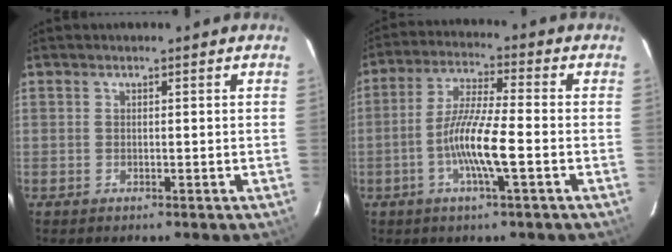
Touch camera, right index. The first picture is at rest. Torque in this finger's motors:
{"motor_torque": [0.92, -0.52, 0.76, 0.21]}